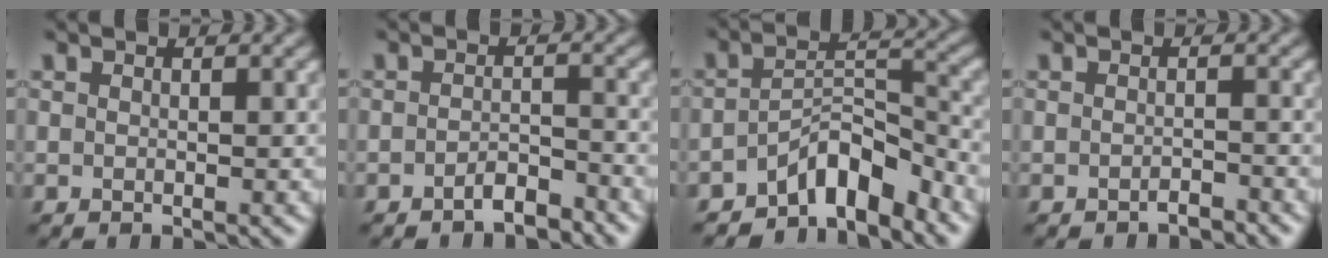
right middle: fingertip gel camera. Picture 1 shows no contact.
{"total": 2.1, "force": [-1.7, 0.6, 1.1], "torque": [-0.019, 0.008, -0.032]}
{"total": 5.8, "force": [-4.2, 2.2, 3.3], "torque": [-0.040, 0.009, -0.079]}
{"total": 1.1, "force": [-1.0, 0.2, 0.4], "torque": [-0.007, 0.005, -0.018]}